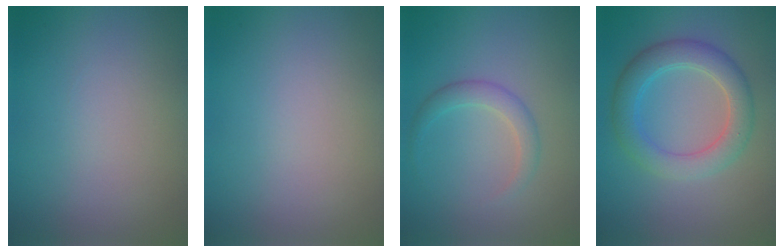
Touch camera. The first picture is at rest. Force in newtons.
{"total": 0.0}
{"total": 2.0, "press": 2.0, "slide": 0.2}
{"total": 4.6, "press": 4.6, "slide": 0.2}